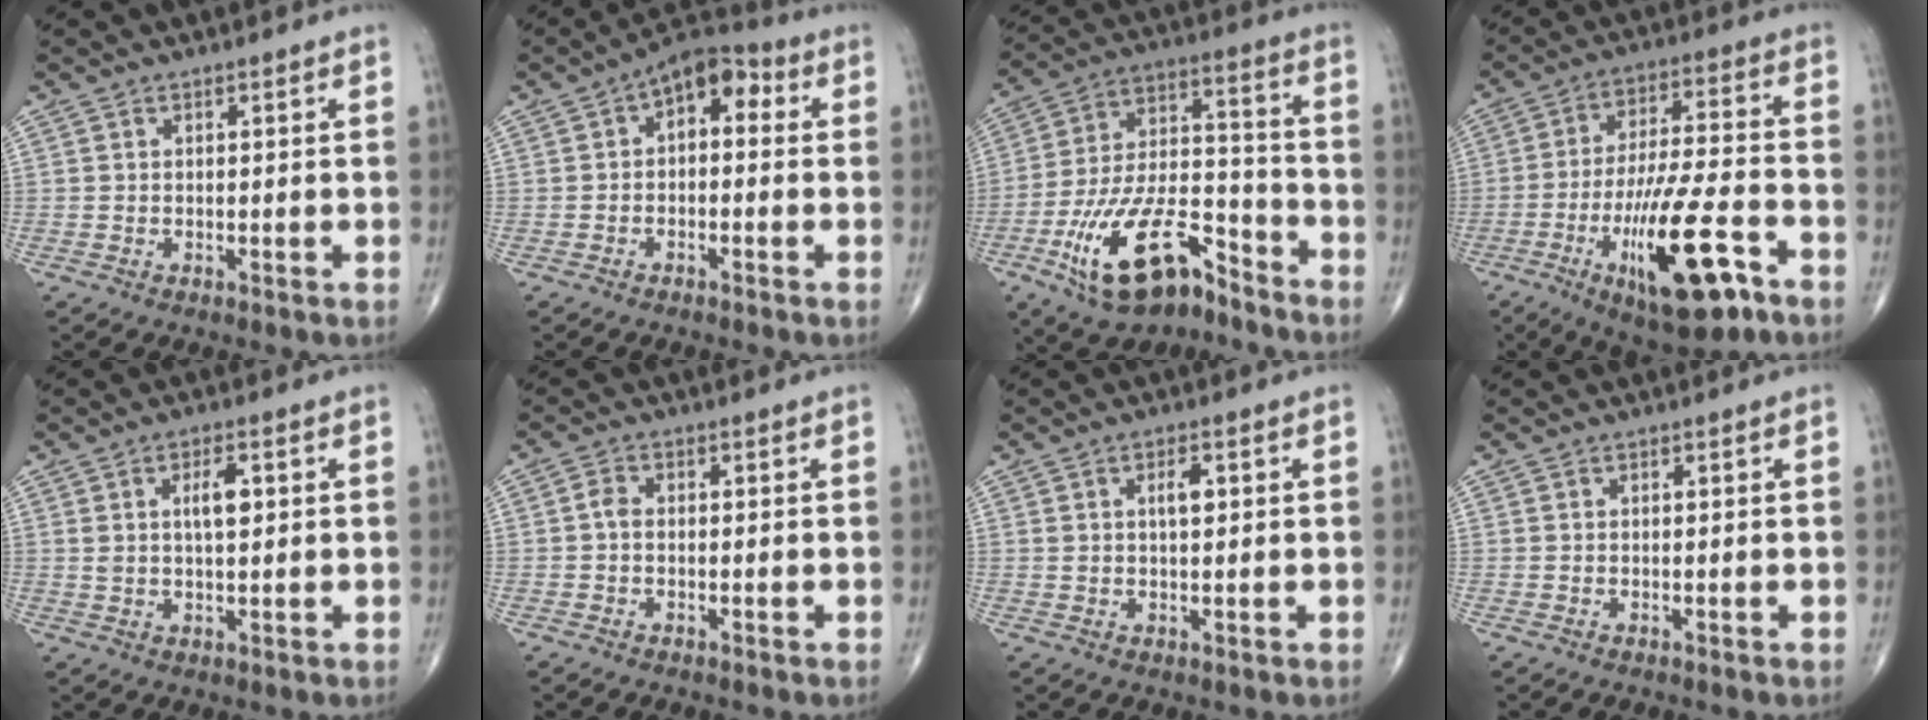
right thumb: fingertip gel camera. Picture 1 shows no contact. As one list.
[{"total": 7.9, "force": [1.2, 4.5, 6.3], "torque": [-0.066, 0.033, 0.003]}, {"total": 19.1, "force": [-11.0, 8.7, 12.9], "torque": [-0.225, 0.077, -0.193]}, {"total": 19.0, "force": [-8.5, 5.6, 16.1], "torque": [-0.283, 0.033, -0.130]}, {"total": 4.6, "force": [1.2, 1.9, 4.1], "torque": [-0.064, -0.003, 0.021]}, {"total": 1.8, "force": [-0.3, 1.3, 1.3], "torque": [-0.020, 0.005, -0.010]}, {"total": 3.0, "force": [0.8, 1.2, 2.6], "torque": [-0.042, -0.002, 0.013]}, {"total": 0.0}]